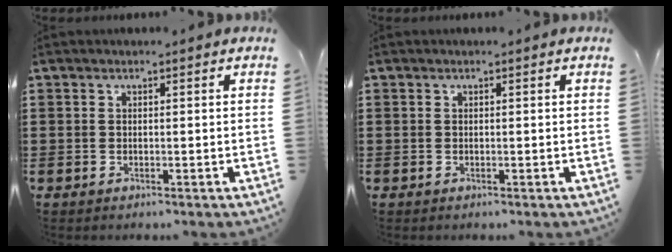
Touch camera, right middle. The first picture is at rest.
{"total": 0.0}